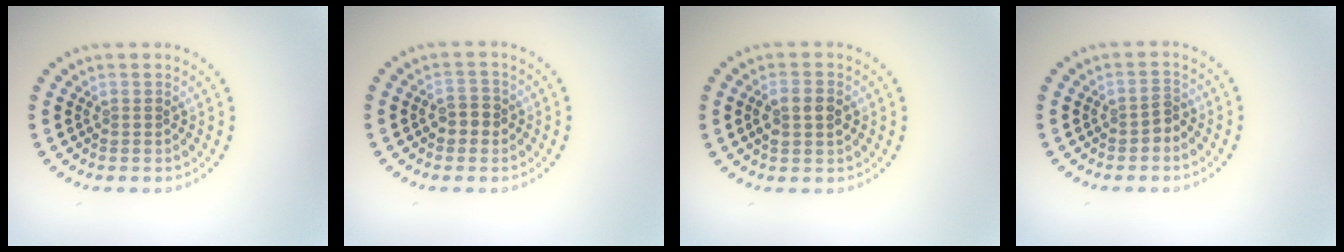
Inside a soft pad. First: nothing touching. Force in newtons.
{"total": 1.8, "press": 1.8, "slide": 0.4}
{"total": 2.3, "press": 2.3, "slide": 0.0}
{"total": 1.3, "press": 1.2, "slide": 0.6}